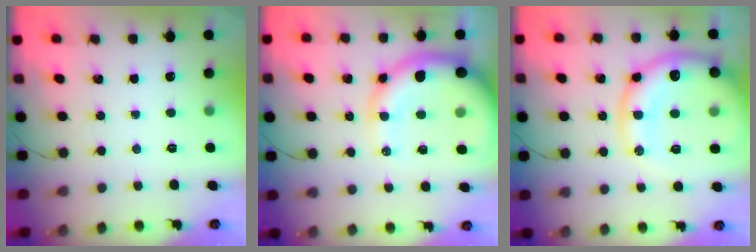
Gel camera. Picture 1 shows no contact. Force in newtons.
{"total": 15.7, "press": 15.1, "slide": 4.4}
{"total": 20.4, "press": 20.0, "slide": 4.0}